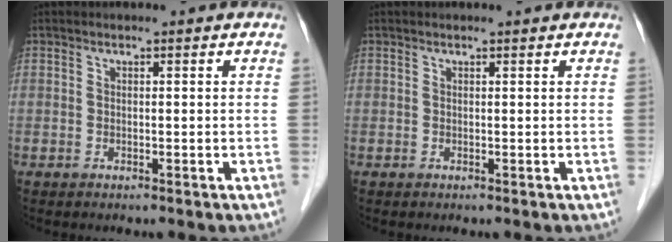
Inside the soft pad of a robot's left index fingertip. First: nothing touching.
{"total": 0.6, "force": [0.6, -0.1, 0.1], "torque": [-0.008, 0.001, 0.008]}